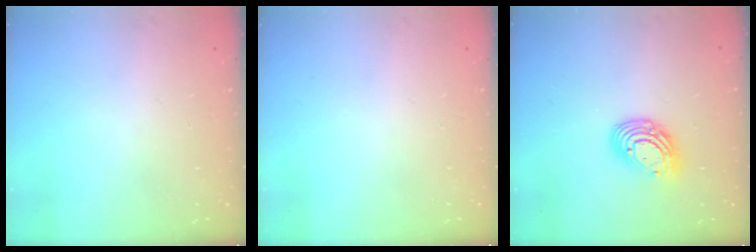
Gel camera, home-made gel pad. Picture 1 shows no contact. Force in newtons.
{"total": 0.0}
{"total": 10.7, "press": 10.7, "slide": 0.8}